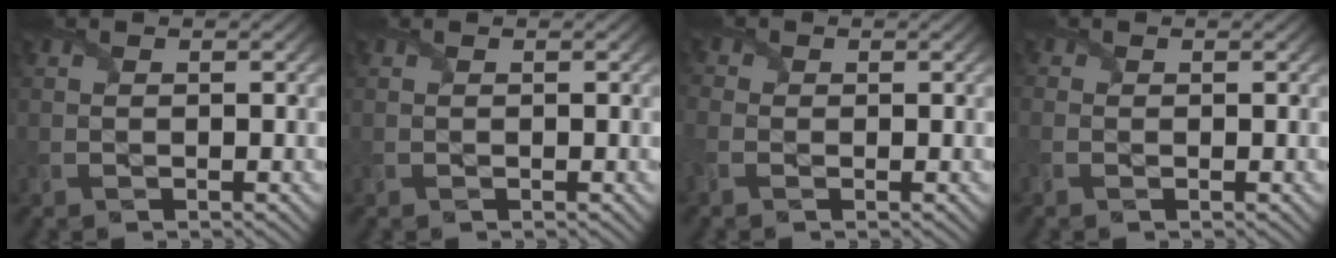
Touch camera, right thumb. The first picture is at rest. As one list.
[{"total": 0.0}, {"total": 2.4, "force": [-0.8, 2.0, 1.2], "torque": [-0.040, -0.004, -0.025]}, {"total": 1.2, "force": [-0.3, 1.0, 0.4], "torque": [-0.010, -0.004, -0.008]}]